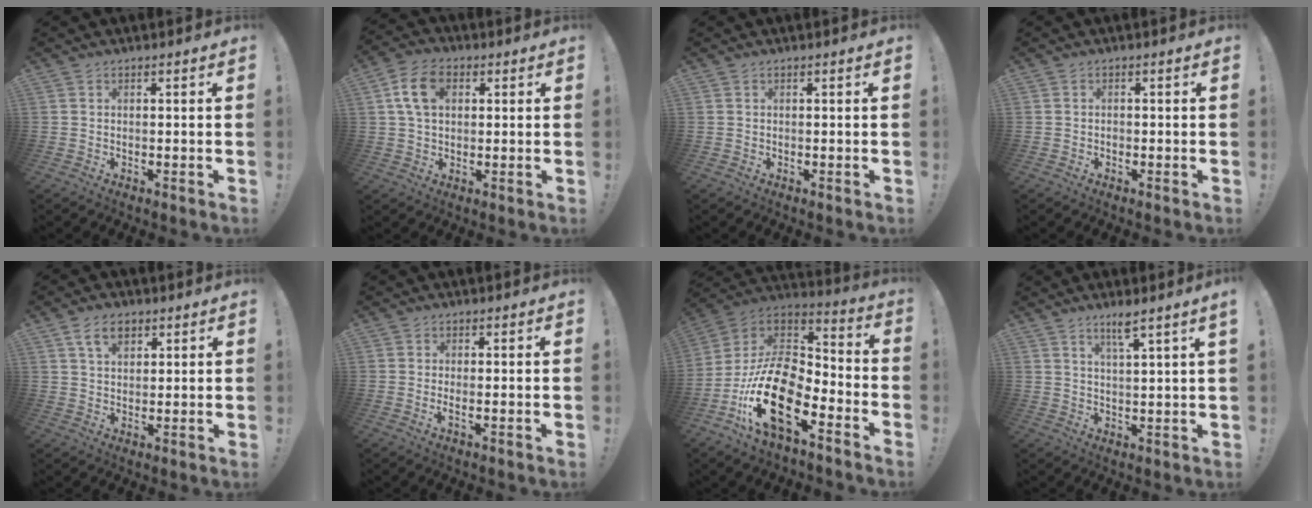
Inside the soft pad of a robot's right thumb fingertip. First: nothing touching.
{"total": 10.4, "force": [3.0, 6.8, 7.3], "torque": [-0.138, 0.010, 0.058]}
{"total": 0.0}
{"total": 0.9, "force": [-0.7, 0.5, 0.3], "torque": [-0.011, 0.004, -0.011]}
{"total": 6.5, "force": [3.6, 4.0, 3.7], "torque": [-0.068, -0.003, 0.067]}
{"total": 1.0, "force": [0.0, 0.0, 1.0], "torque": [-0.019, -0.002, -0.001]}
{"total": 22.0, "force": [-9.8, 10.6, 16.6], "torque": [-0.364, 0.045, -0.165]}
{"total": 5.1, "force": [3.4, -0.7, 3.8], "torque": [-0.058, -0.019, 0.050]}